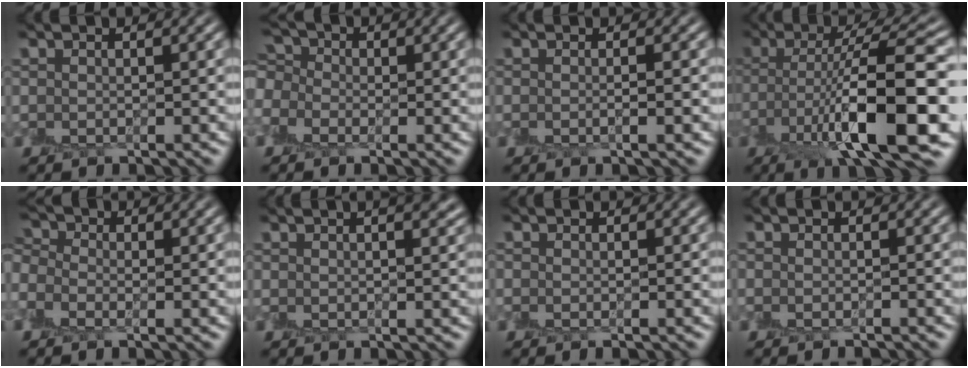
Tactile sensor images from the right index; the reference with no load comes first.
{"total": 4.3, "force": [0.0, 3.5, 2.4], "torque": [-0.057, 0.023, -0.017]}
{"total": 1.5, "force": [-0.3, 0.2, 1.5], "torque": [-0.017, -0.003, -0.008]}
{"total": 11.4, "force": [-3.3, 2.7, 10.5], "torque": [-0.177, 0.001, -0.058]}
{"total": 2.8, "force": [-0.4, 2.1, 1.8], "torque": [-0.047, 0.007, -0.020]}
{"total": 4.5, "force": [2.3, 1.9, 3.3], "torque": [-0.032, 0.018, 0.018]}
{"total": 0.6, "force": [-0.5, 0.2, 0.2], "torque": [-0.006, -0.005, -0.009]}
{"total": 1.0, "force": [-1.0, 0.1, 0.0], "torque": [-0.001, -0.007, -0.017]}